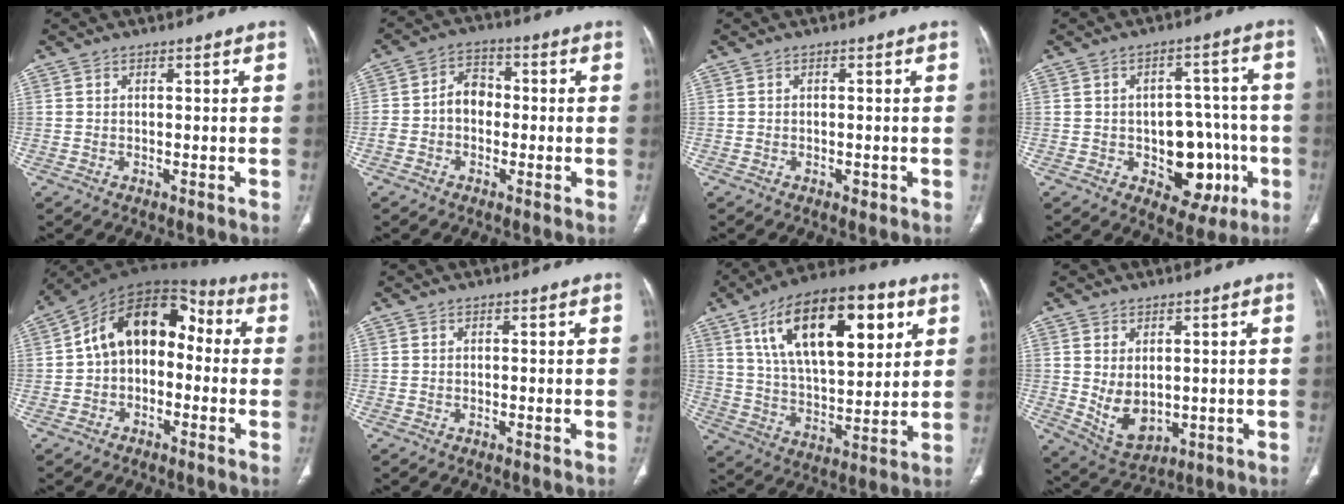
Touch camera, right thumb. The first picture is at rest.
{"total": 6.3, "force": [-0.8, 4.9, 3.8], "torque": [-0.043, 0.028, -0.027]}
{"total": 1.0, "force": [-0.4, 0.7, 0.6], "torque": [-0.006, 0.000, -0.005]}
{"total": 12.9, "force": [-3.5, 8.3, 9.3], "torque": [-0.074, 0.030, -0.036]}
{"total": 14.2, "force": [-0.1, 9.8, 10.2], "torque": [-0.127, 0.055, -0.019]}
{"total": 0.0}
{"total": 24.1, "force": [9.9, 11.0, 19.0], "torque": [-0.287, -0.018, 0.166]}
{"total": 7.4, "force": [0.3, 4.9, 5.5], "torque": [-0.083, -0.012, 0.031]}